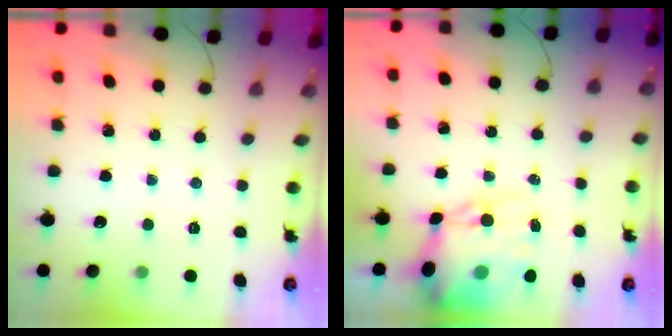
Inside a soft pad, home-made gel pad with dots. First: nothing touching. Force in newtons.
{"total": 14.5, "press": 14.1, "slide": 3.3}